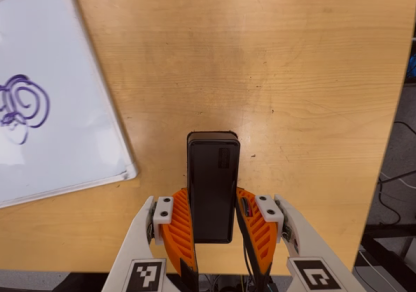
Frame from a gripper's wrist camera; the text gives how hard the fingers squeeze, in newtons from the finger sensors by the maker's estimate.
{"total": 4.4, "left": 2.9, "right": 5.8}